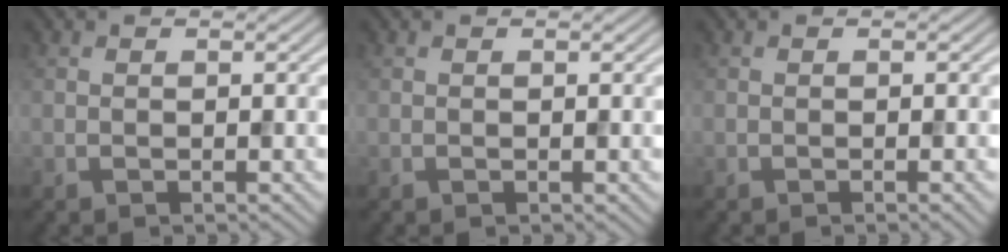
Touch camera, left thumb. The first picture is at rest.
{"total": 0.0}
{"total": 0.9, "force": [-0.3, 0.1, 0.9], "torque": [-0.013, -0.002, -0.006]}